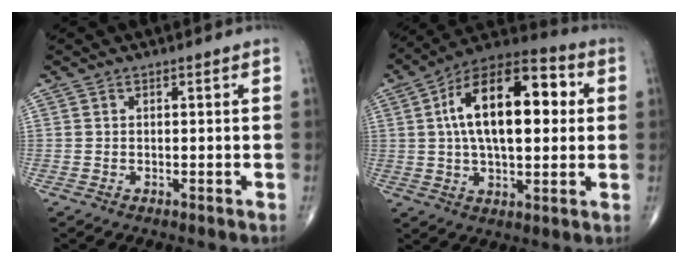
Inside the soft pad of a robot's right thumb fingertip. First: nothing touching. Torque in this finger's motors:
{"motor_torque": [0.14, 3.52, 1.05, 0.03, 0.16]}